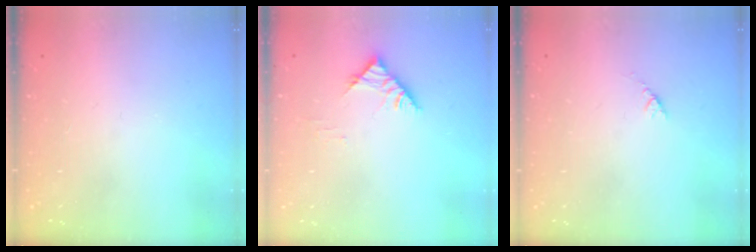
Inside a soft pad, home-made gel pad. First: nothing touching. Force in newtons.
{"total": 5.3, "press": 5.3, "slide": 0.2}
{"total": 2.7, "press": 2.6, "slide": 0.4}